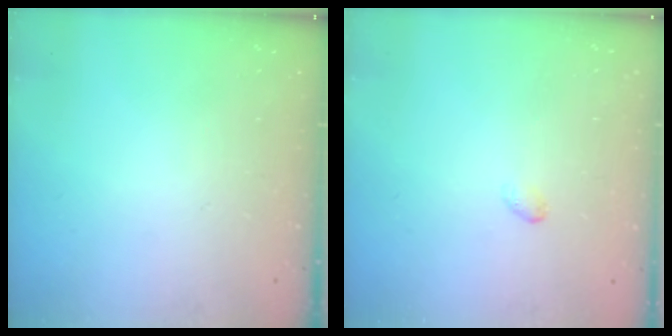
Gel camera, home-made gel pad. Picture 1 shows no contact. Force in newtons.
{"total": 2.6, "press": 2.5, "slide": 0.5}